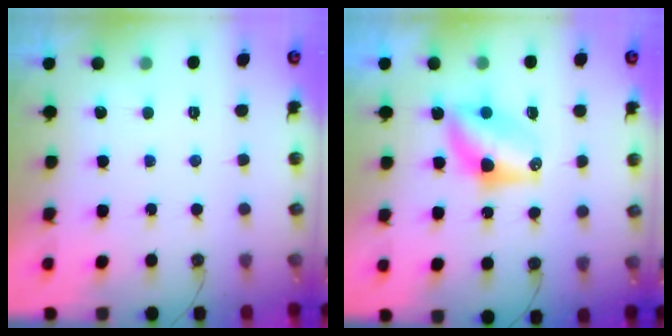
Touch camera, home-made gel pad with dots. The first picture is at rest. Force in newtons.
{"total": 7.3, "press": 7.3, "slide": 0.3}